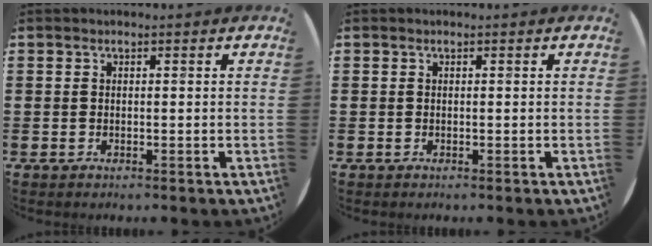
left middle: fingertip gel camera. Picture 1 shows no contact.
{"total": 0.0}